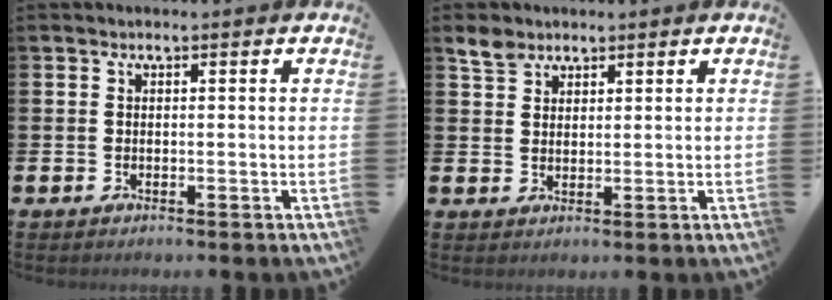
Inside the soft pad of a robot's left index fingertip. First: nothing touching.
{"total": 3.2, "force": [2.7, 1.6, 0.6], "torque": [-0.011, -0.003, 0.048]}